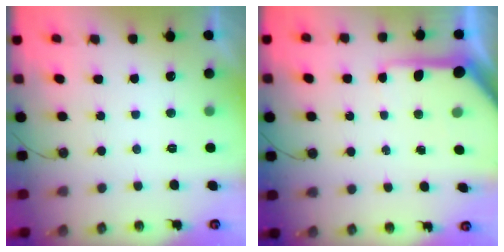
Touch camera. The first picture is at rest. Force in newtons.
{"total": 9.2, "press": 9.1, "slide": 1.0}